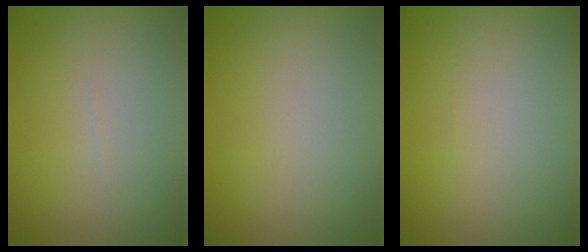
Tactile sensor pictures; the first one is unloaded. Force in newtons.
{"total": 0.0}
{"total": 0.0}